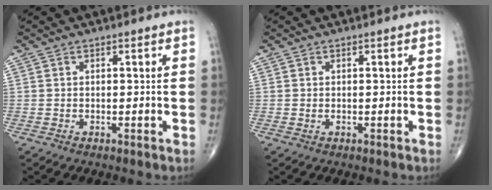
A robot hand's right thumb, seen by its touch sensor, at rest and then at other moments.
{"total": 0.0}